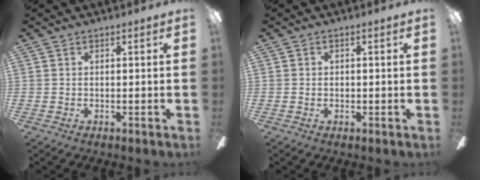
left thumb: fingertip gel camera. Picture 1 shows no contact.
{"total": 1.1, "force": [-0.2, 0.7, 0.9], "torque": [-0.016, 0.003, -0.005]}